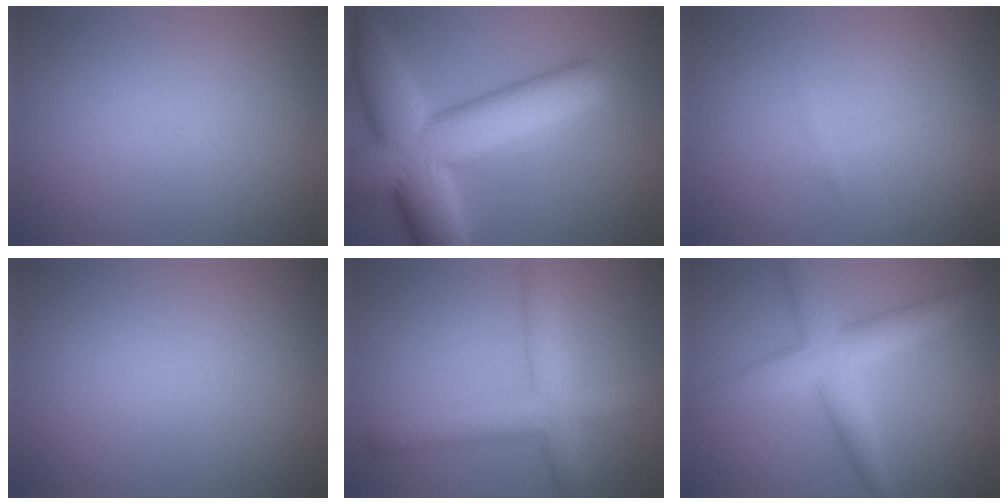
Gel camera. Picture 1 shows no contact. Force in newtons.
{"total": 13.1, "press": 13.1, "slide": 0.2}
{"total": 0.7, "press": 0.7, "slide": 0.1}
{"total": 0.0}
{"total": 4.6, "press": 4.6, "slide": 0.2}
{"total": 4.9, "press": 4.9, "slide": 0.1}